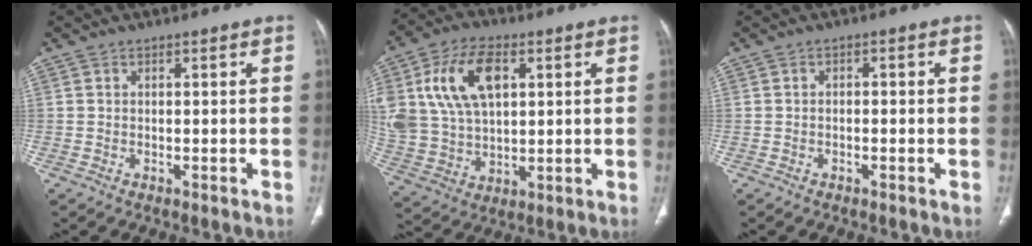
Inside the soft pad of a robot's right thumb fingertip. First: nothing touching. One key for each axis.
{"total": 17.2, "fx": 5.5, "fy": 10.5, "fz": 12.5, "tx": -0.231, "ty": -0.003, "tz": 0.111}
{"total": 1.0, "fx": -0.1, "fy": 0.6, "fz": 0.8, "tx": -0.009, "ty": 0.005, "tz": -0.004}